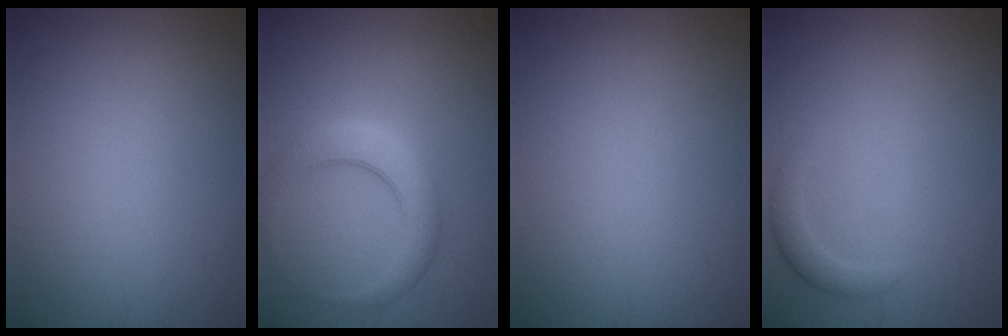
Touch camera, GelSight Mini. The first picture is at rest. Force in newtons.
{"total": 4.1, "press": 4.1, "slide": 0.1}
{"total": 0.0}
{"total": 1.6, "press": 1.6, "slide": 0.1}